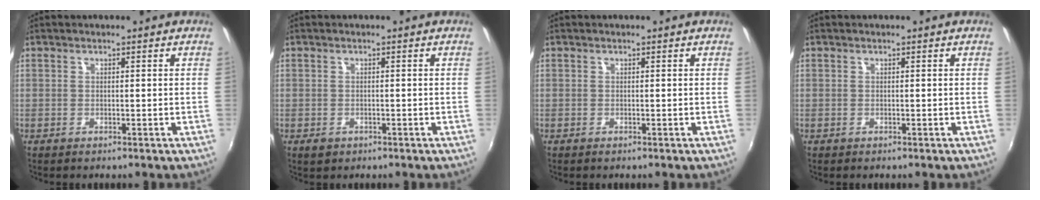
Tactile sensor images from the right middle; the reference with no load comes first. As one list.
[{"total": 1.7, "force": [-0.9, 1.3, 0.7], "torque": [-0.013, -0.003, -0.013]}, {"total": 0.0}, {"total": 0.0}]